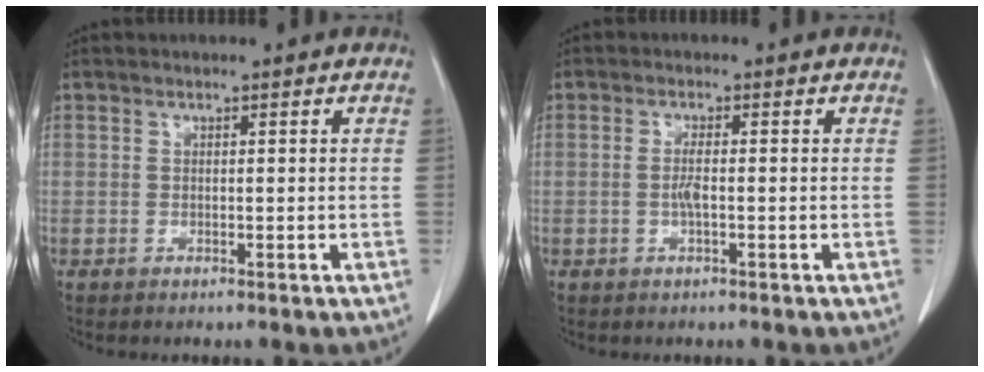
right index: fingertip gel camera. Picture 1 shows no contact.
{"total": 2.0, "force": [-0.4, 0.1, 1.9], "torque": [-0.043, -0.001, -0.009]}